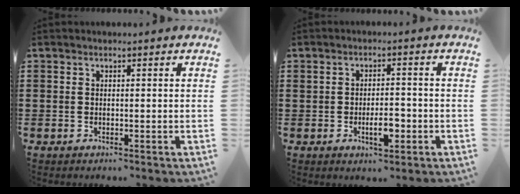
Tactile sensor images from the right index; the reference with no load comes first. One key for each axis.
{"total": 4.4, "fx": -1.3, "fy": 1.7, "fz": 3.8, "tx": -0.065, "ty": 0.007, "tz": -0.022}